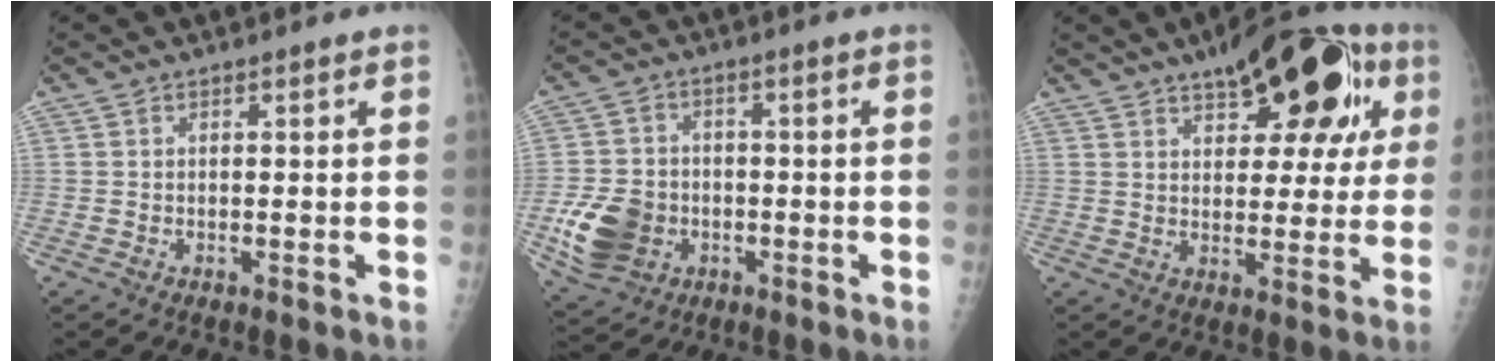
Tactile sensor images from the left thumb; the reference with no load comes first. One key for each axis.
{"total": 10.7, "fx": -2.9, "fy": 8.6, "fz": 5.7, "tx": -0.096, "ty": 0.008, "tz": -0.049}
{"total": 19.8, "fx": 9.2, "fy": 9.2, "fz": 14.9, "tx": -0.163, "ty": 0.005, "tz": 0.126}